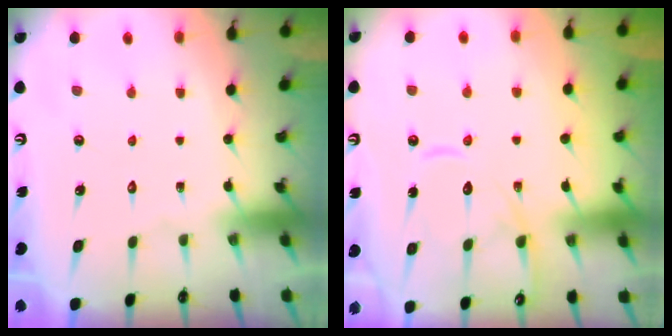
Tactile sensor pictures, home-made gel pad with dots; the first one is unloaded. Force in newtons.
{"total": 13.6, "press": 13.6, "slide": 1.3}